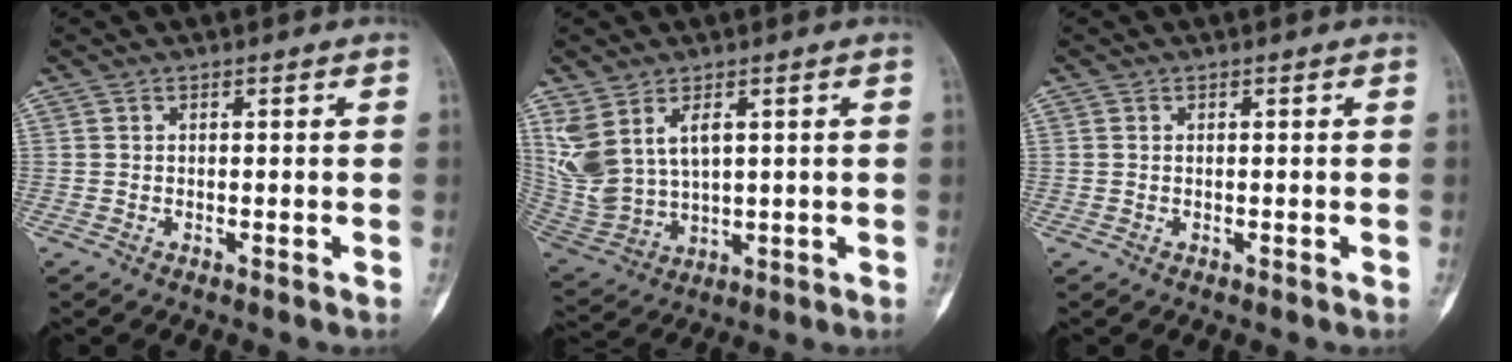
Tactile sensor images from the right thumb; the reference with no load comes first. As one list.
[{"total": 11.5, "force": [4.4, 6.8, 8.2], "torque": [-0.170, -0.014, 0.111]}, {"total": 0.0}]